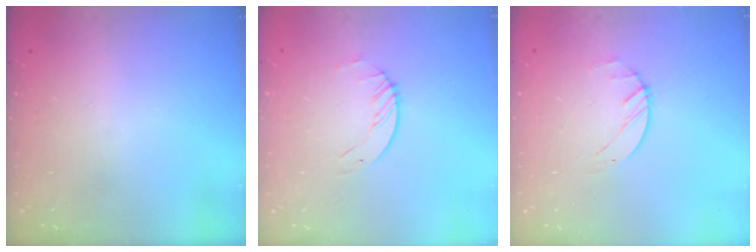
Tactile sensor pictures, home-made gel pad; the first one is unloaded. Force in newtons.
{"total": 1.7, "press": 1.7, "slide": 0.2}
{"total": 1.4, "press": 1.3, "slide": 0.2}